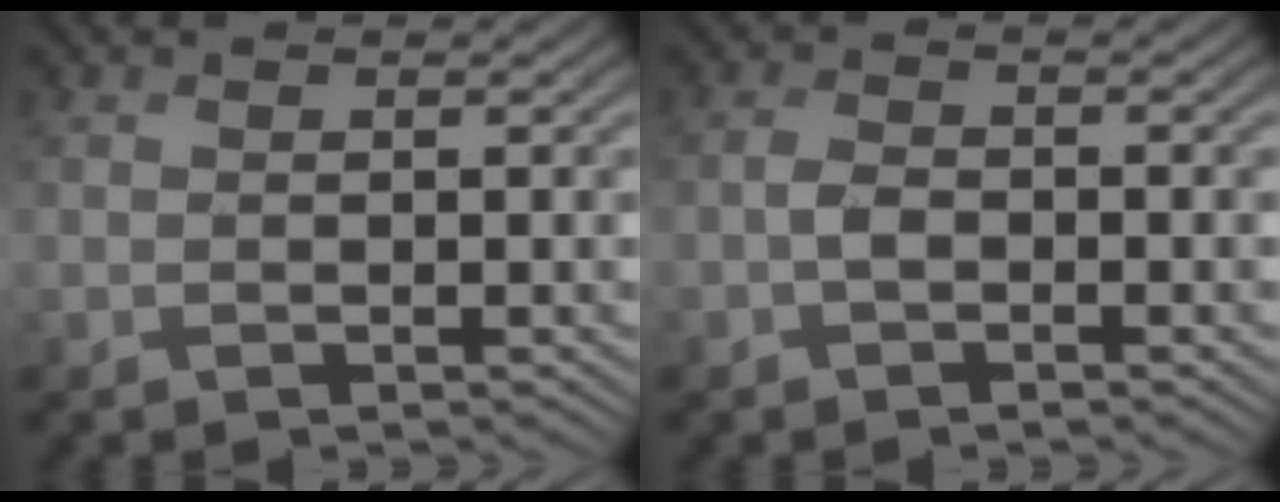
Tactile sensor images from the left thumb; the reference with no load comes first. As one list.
[{"total": 1.8, "force": [-0.9, 0.9, 1.2], "torque": [-0.025, 0.004, -0.022]}]